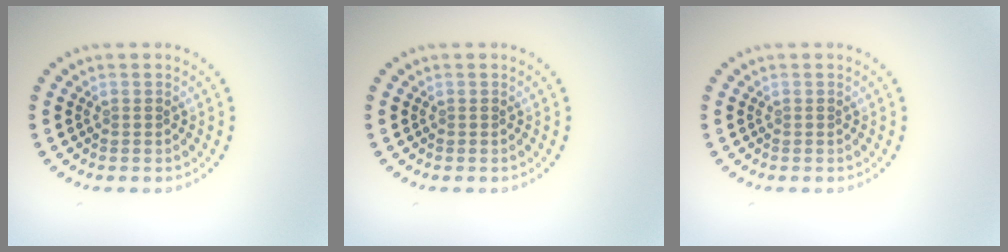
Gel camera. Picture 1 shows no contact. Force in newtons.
{"total": 0.0}
{"total": 0.0}